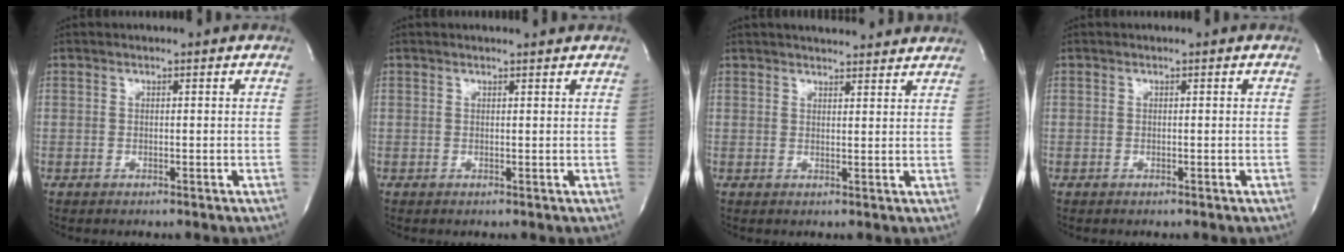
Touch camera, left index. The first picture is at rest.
{"total": 1.6, "force": [1.6, 0.0, 0.2], "torque": [-0.008, -0.002, 0.018]}
{"total": 9.5, "force": [8.8, 1.7, 3.1], "torque": [-0.039, 0.012, 0.101]}
{"total": 0.0}